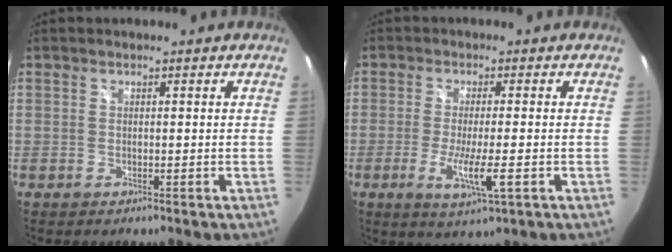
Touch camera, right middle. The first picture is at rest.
{"total": 7.0, "force": [-2.4, 0.4, 6.5], "torque": [-0.125, -0.017, -0.043]}